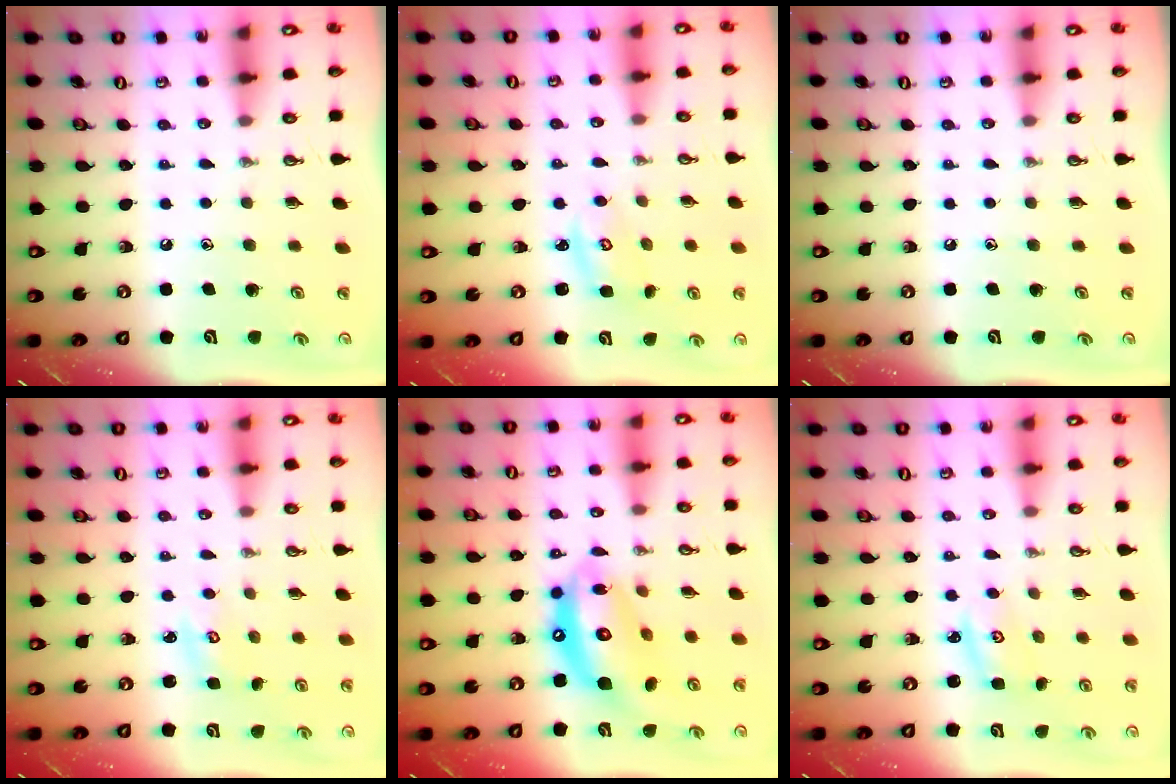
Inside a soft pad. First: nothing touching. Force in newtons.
{"total": 2.9, "press": 2.9, "slide": 0.4}
{"total": 0.0}
{"total": 2.7, "press": 2.7, "slide": 0.3}
{"total": 15.4, "press": 15.3, "slide": 1.4}
{"total": 2.8, "press": 2.8, "slide": 0.4}